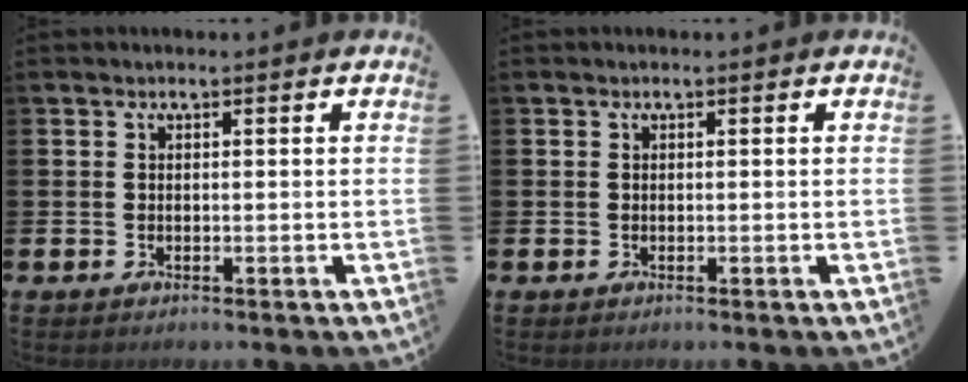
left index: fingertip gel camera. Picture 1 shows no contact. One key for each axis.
{"total": 0.0}